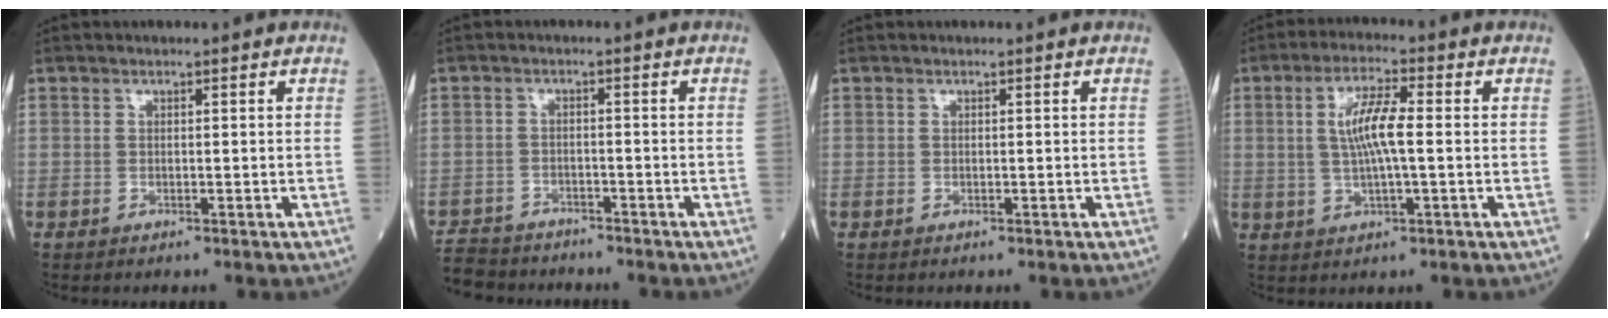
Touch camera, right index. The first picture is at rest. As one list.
[{"total": 7.6, "force": [-7.0, 2.8, 1.1], "torque": [-0.025, -0.004, -0.117]}, {"total": 0.0}, {"total": 7.0, "force": [0.7, 1.0, 6.9], "torque": [-0.137, 0.007, 0.012]}]